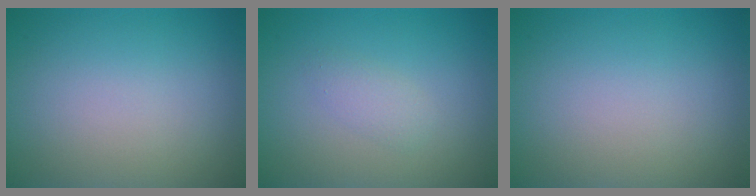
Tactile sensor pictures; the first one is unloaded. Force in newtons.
{"total": 1.3, "press": 1.3, "slide": 0.0}
{"total": 0.0}